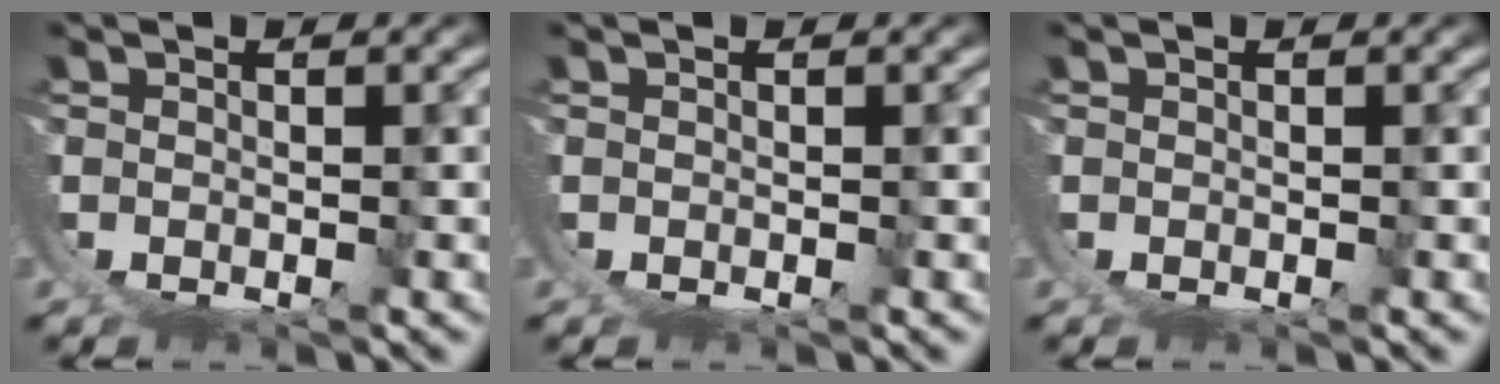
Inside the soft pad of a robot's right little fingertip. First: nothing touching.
{"total": 0.0}
{"total": 0.0}